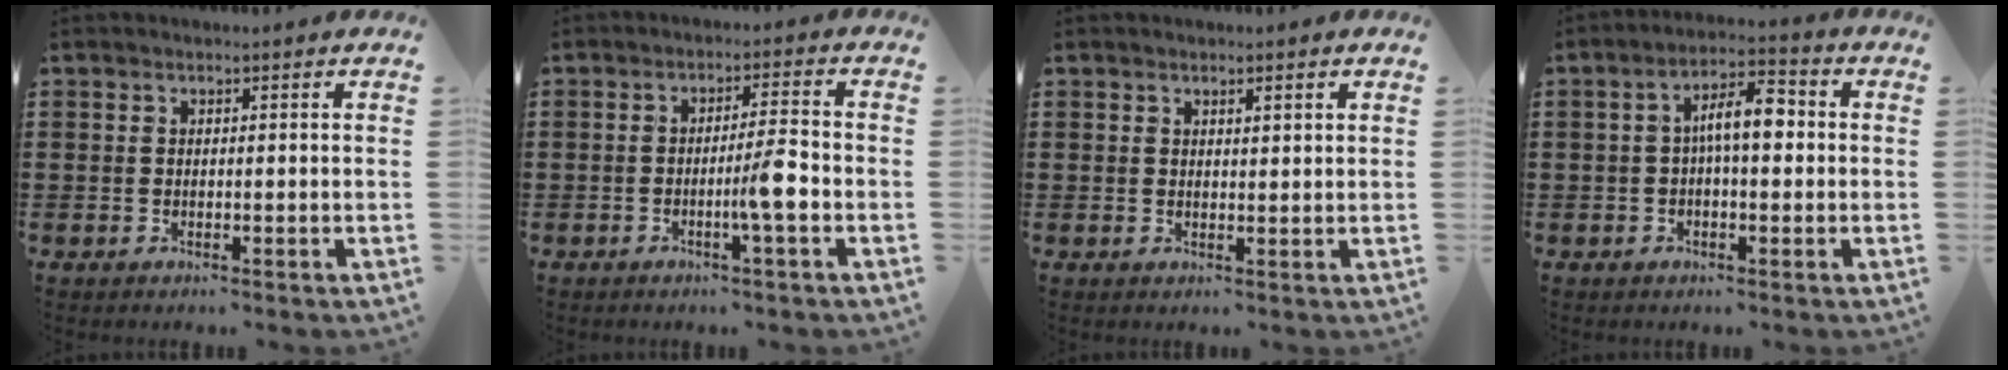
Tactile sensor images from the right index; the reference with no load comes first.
{"total": 5.5, "force": [-1.7, -0.1, 5.3], "torque": [-0.090, -0.007, -0.031]}
{"total": 1.0, "force": [0.8, 0.1, 0.6], "torque": [-0.013, 0.000, 0.015]}
{"total": 6.6, "force": [0.1, 2.3, 6.2], "torque": [-0.114, 0.015, -0.001]}